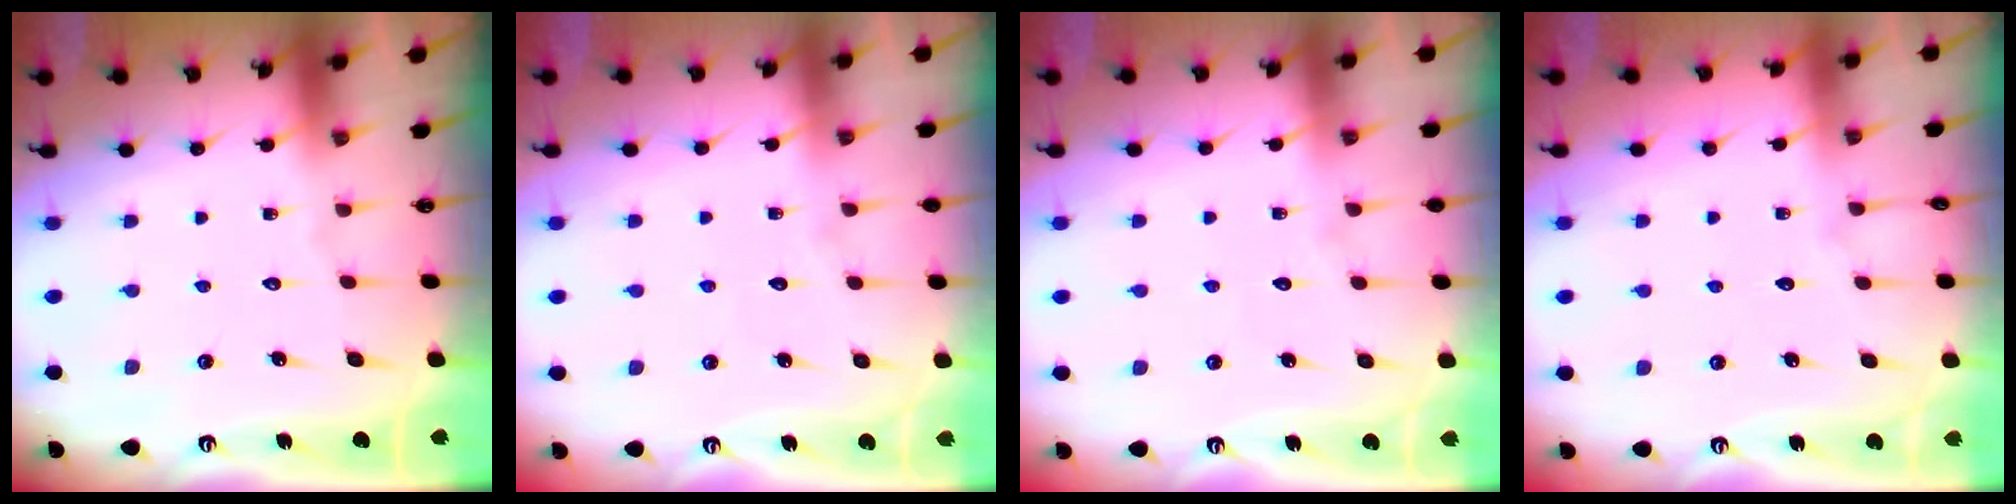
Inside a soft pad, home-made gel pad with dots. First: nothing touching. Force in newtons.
{"total": 3.0, "press": 3.0, "slide": 0.3}
{"total": 3.0, "press": 3.0, "slide": 0.3}
{"total": 2.9, "press": 2.9, "slide": 0.4}